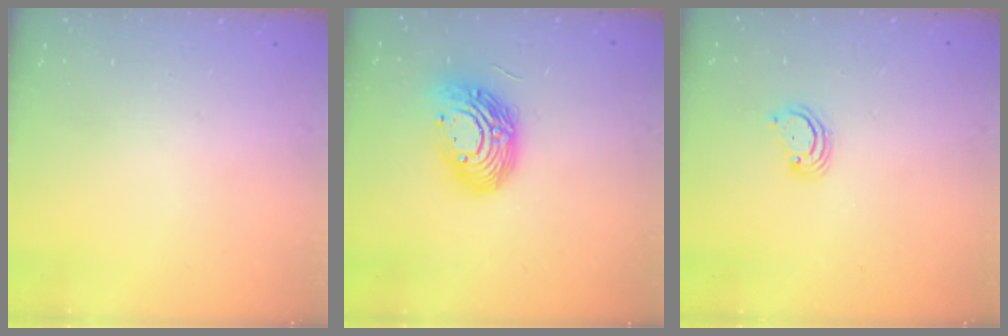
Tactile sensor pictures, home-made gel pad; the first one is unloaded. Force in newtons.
{"total": 14.7, "press": 14.6, "slide": 1.0}
{"total": 2.8, "press": 2.8, "slide": 0.3}